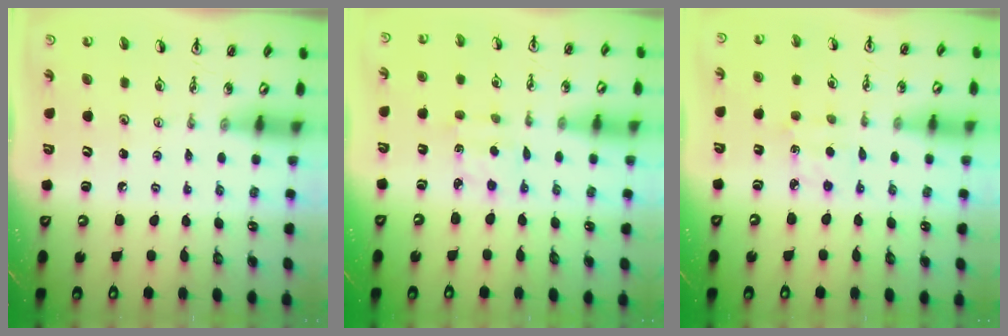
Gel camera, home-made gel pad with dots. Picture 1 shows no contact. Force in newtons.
{"total": 1.9, "press": 1.7, "slide": 0.8}
{"total": 3.4, "press": 3.4, "slide": 0.5}